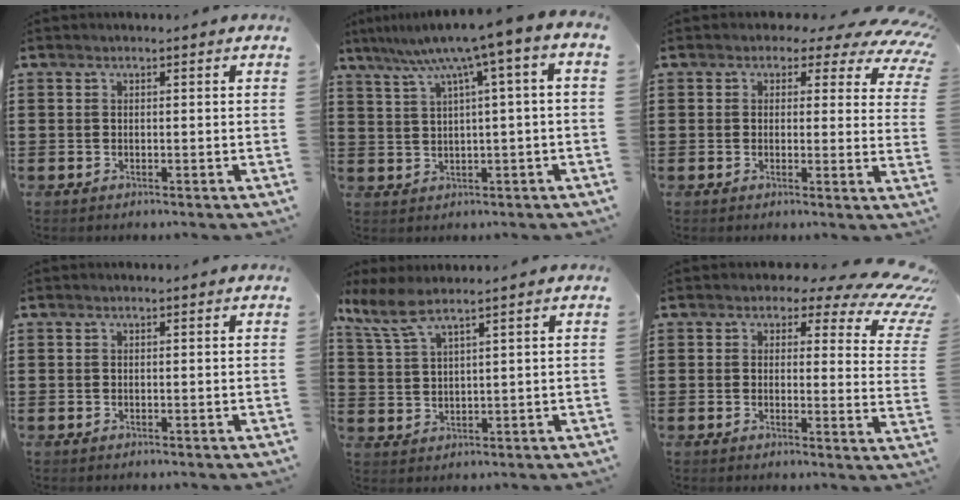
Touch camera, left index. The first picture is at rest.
{"total": 7.2, "force": [2.6, 0.0, 6.7], "torque": [-0.134, -0.015, 0.035]}
{"total": 3.2, "force": [1.9, 2.0, 1.7], "torque": [-0.031, -0.009, 0.025]}
{"total": 0.0}
{"total": 4.8, "force": [3.5, 0.5, 3.2], "torque": [-0.081, -0.010, 0.061]}
{"total": 4.6, "force": [3.0, 2.4, 2.5], "torque": [-0.043, -0.019, 0.044]}